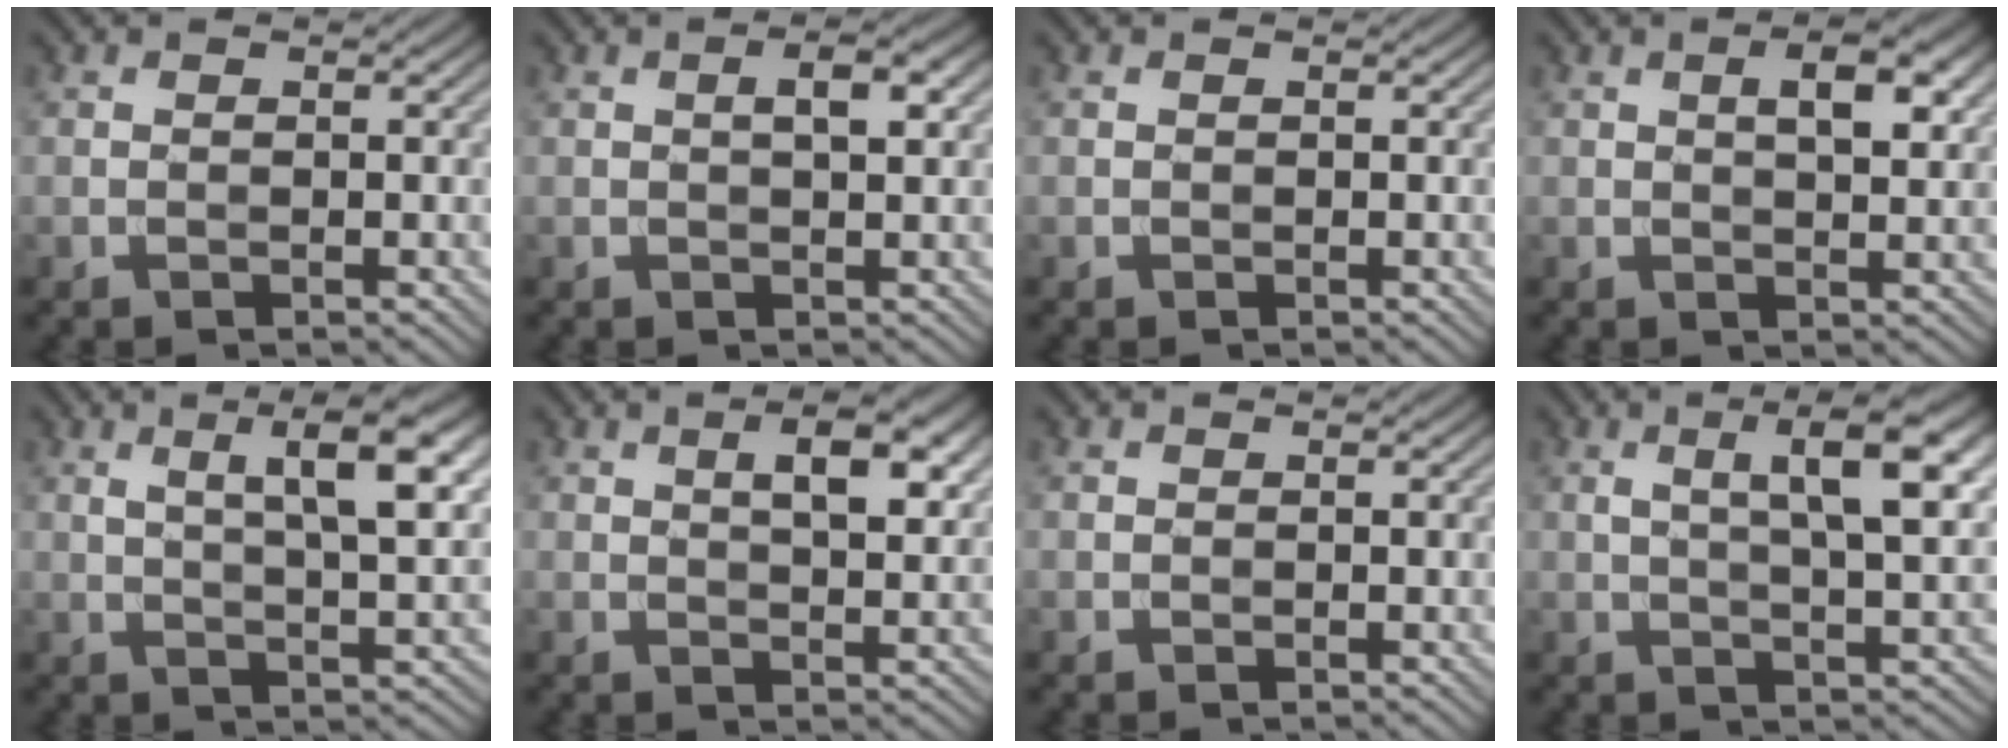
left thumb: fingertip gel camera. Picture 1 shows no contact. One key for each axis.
{"total": 2.7, "fx": 0.6, "fy": 0.8, "fz": 2.5, "tx": -0.040, "ty": 0.004, "tz": 0.009}
{"total": 0.0}
{"total": 4.4, "fx": 1.4, "fy": 1.6, "fz": 3.9, "tx": -0.067, "ty": 0.002, "tz": 0.023}
{"total": 8.4, "fx": 3.2, "fy": 1.8, "fz": 7.6, "tx": -0.113, "ty": 0.013, "tz": 0.051}
{"total": 5.6, "fx": 1.8, "fy": 2.1, "fz": 4.9, "tx": -0.078, "ty": 0.001, "tz": 0.030}
{"total": 0.0}
{"total": 7.8, "fx": 2.4, "fy": 1.6, "fz": 7.3, "tx": -0.115, "ty": 0.008, "tz": 0.041}